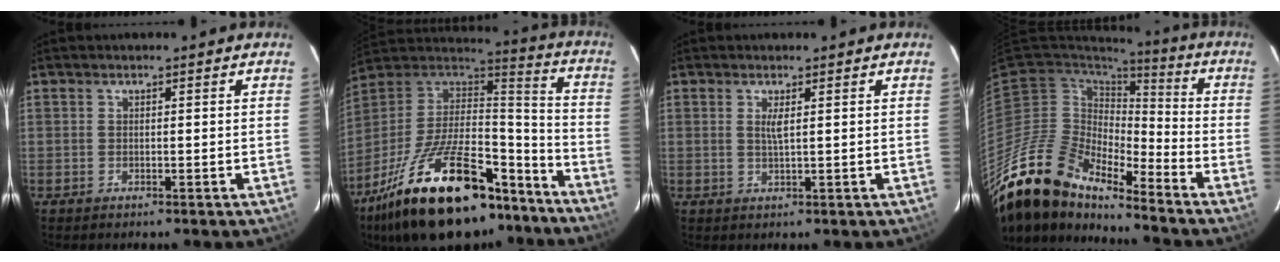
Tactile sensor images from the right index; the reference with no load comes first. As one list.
[{"total": 30.9, "force": [-20.3, 12.6, 19.6], "torque": [-0.360, -0.009, -0.308]}, {"total": 1.7, "force": [0.5, 0.1, 1.6], "torque": [-0.030, -0.002, 0.009]}, {"total": 20.6, "force": [-17.8, 5.5, 8.7], "torque": [-0.163, -0.029, -0.338]}]